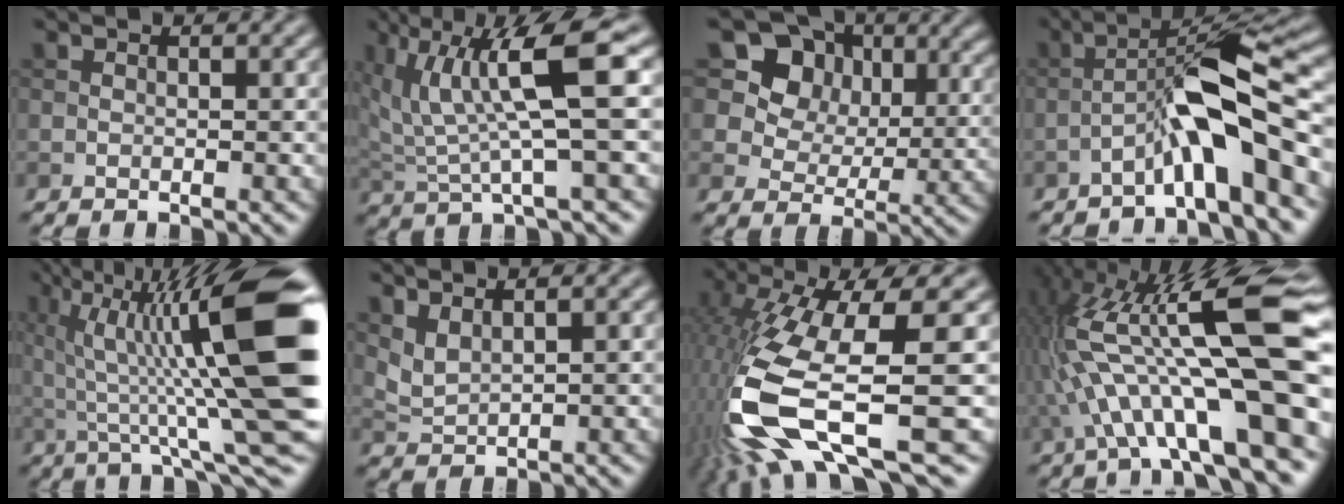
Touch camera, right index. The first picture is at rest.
{"total": 8.3, "force": [2.8, 1.7, 7.7], "torque": [-0.143, -0.001, 0.057]}
{"total": 14.6, "force": [7.7, 10.4, 6.8], "torque": [-0.165, 0.040, 0.148]}
{"total": 7.7, "force": [-3.4, 1.0, 6.8], "torque": [-0.114, 0.025, -0.063]}
{"total": 14.9, "force": [3.7, 2.5, 14.3], "torque": [-0.206, 0.014, 0.064]}
{"total": 2.0, "force": [1.4, 0.7, 1.2], "torque": [-0.034, -0.003, 0.035]}
{"total": 13.4, "force": [-4.5, 3.5, 12.0], "torque": [-0.258, -0.016, -0.076]}
{"total": 15.3, "force": [-0.7, 4.1, 14.8], "torque": [-0.253, 0.023, -0.002]}